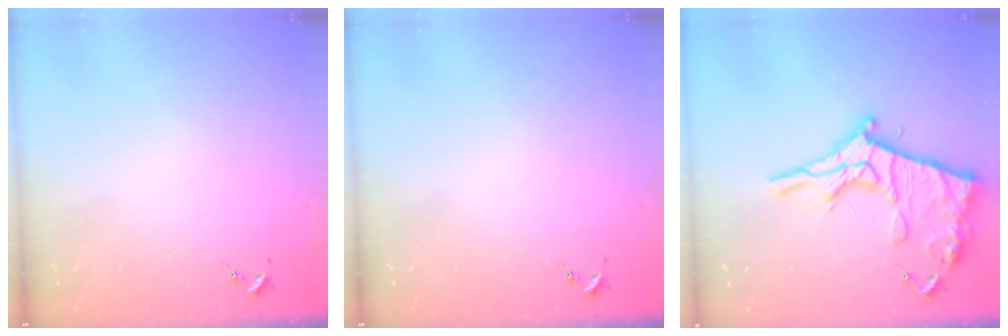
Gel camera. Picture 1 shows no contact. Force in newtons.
{"total": 0.0}
{"total": 21.2, "press": 21.2, "slide": 1.8}